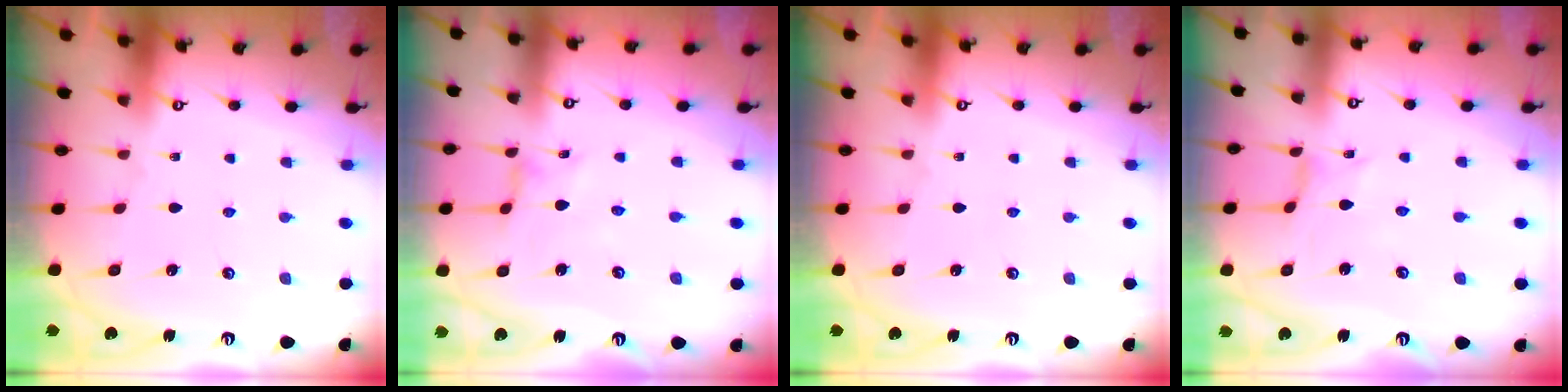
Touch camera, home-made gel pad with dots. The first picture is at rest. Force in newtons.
{"total": 0.0}
{"total": 0.0}
{"total": 0.0}